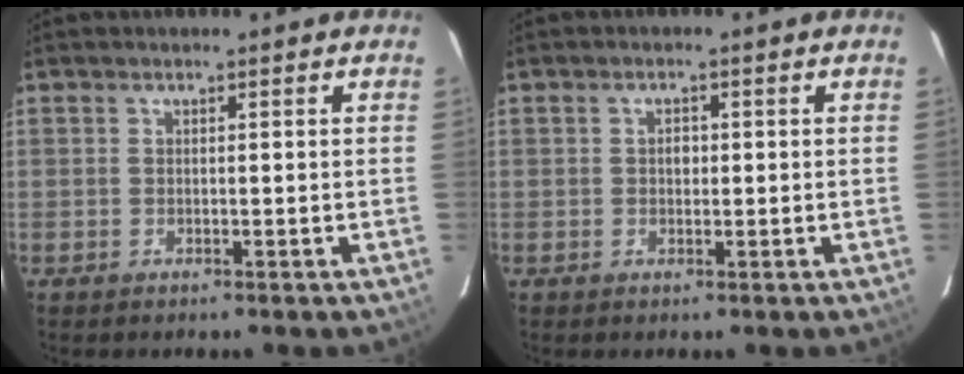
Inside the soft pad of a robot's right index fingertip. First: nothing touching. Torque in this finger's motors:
{"motor_torque": [0.29, 0.31, 0.10, 0.02]}